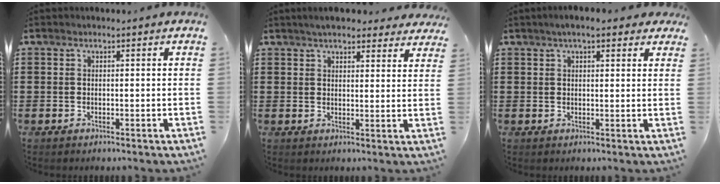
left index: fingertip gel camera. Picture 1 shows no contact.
{"total": 4.6, "force": [4.2, 0.9, 1.7], "torque": [-0.045, -0.004, 0.078]}
{"total": 3.8, "force": [2.7, 1.1, 2.4], "torque": [-0.054, 0.009, 0.047]}